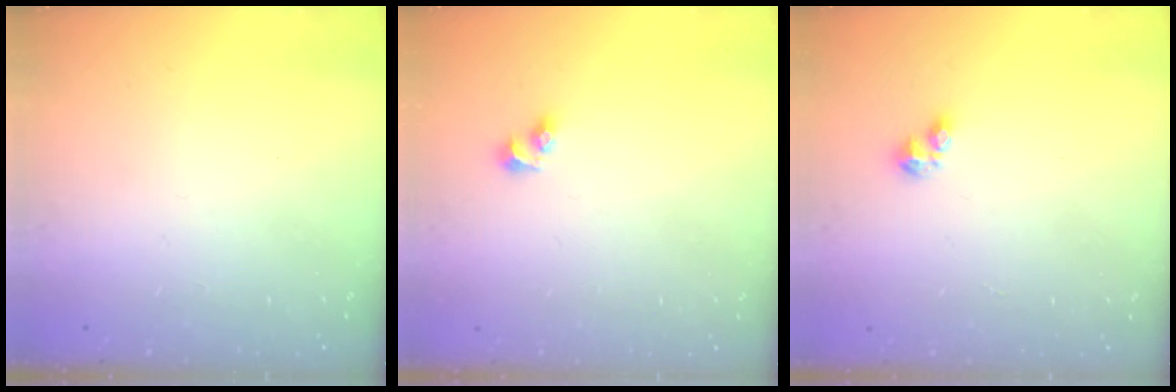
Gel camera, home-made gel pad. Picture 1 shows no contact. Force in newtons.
{"total": 3.5, "press": 3.1, "slide": 1.6}
{"total": 4.0, "press": 3.9, "slide": 0.6}